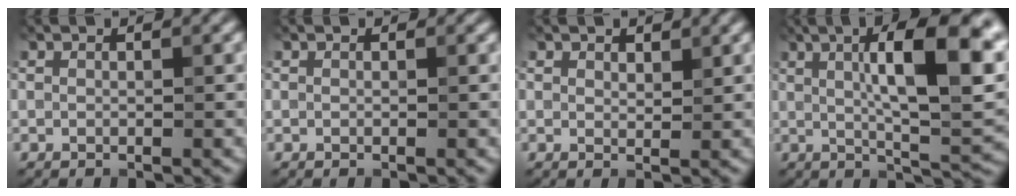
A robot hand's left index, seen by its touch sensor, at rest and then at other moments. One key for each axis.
{"total": 0.0}
{"total": 1.1, "fx": 1.0, "fy": 0.6, "fz": 0.2, "tx": -0.006, "ty": -0.002, "tz": 0.017}
{"total": 13.1, "fx": 3.1, "fy": 3.4, "fz": 12.2, "tx": -0.163, "ty": 0.010, "tz": 0.043}